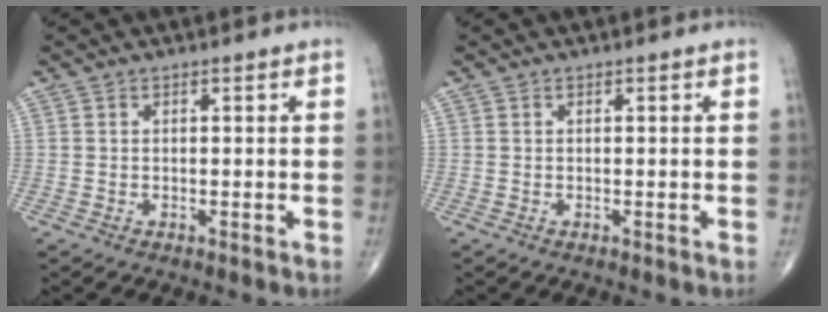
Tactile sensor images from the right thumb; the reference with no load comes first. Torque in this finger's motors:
{"motor_torque": [-0.36, 0.07, -0.01, 0.12, 0.02]}